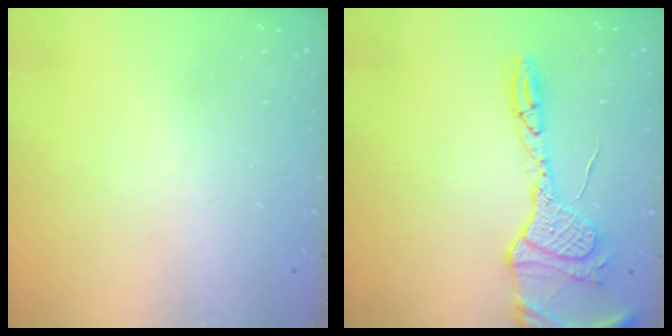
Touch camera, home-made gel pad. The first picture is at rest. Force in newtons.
{"total": 16.0, "press": 15.9, "slide": 1.6}